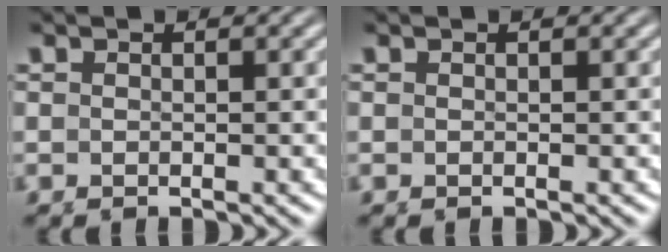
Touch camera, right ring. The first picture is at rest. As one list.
[{"total": 0.0}]